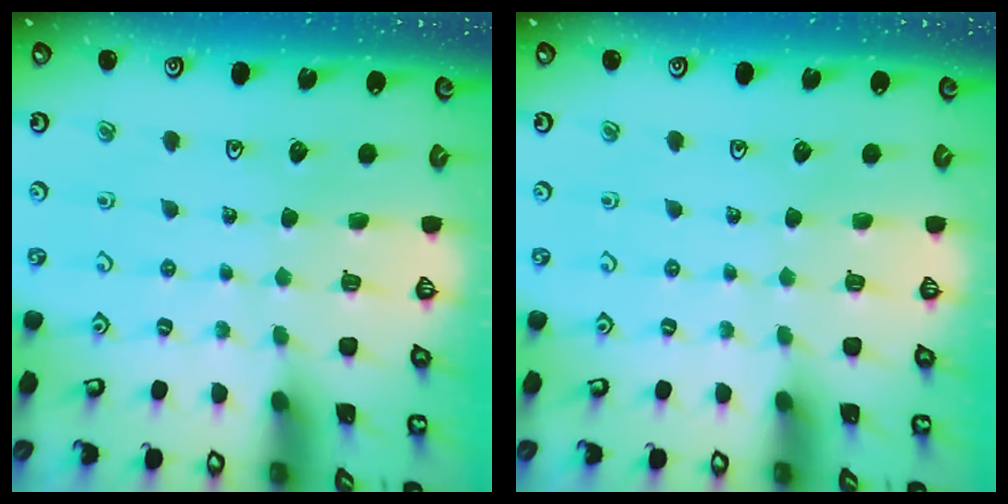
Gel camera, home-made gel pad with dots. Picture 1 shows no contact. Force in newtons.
{"total": 0.0}